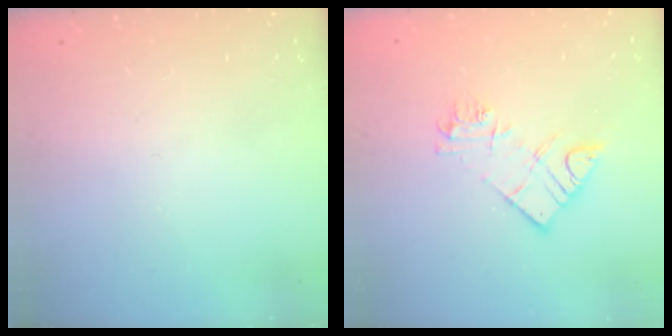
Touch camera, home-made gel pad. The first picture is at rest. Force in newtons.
{"total": 10.0, "press": 9.9, "slide": 0.9}